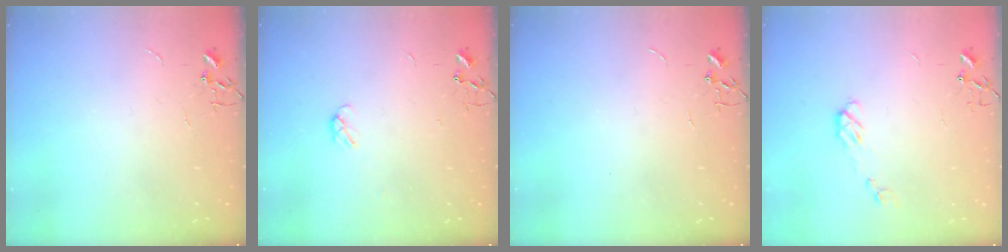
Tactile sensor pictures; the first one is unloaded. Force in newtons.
{"total": 3.7, "press": 3.7, "slide": 0.6}
{"total": 0.0}
{"total": 4.6, "press": 4.6, "slide": 0.4}